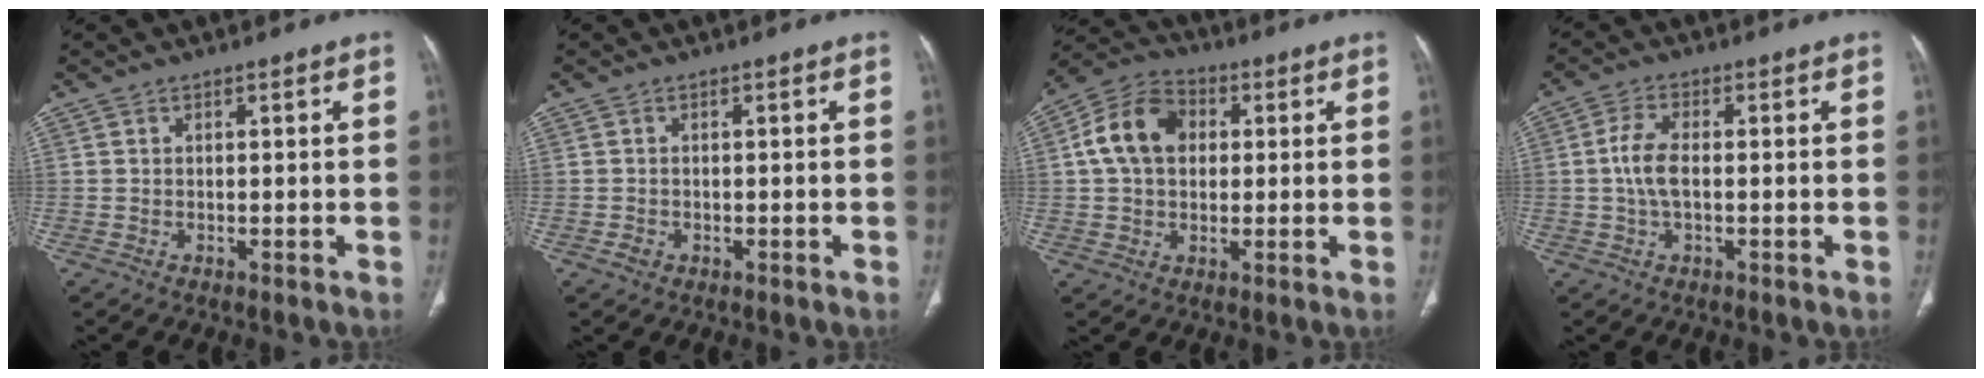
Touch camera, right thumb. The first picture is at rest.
{"total": 1.2, "force": [-0.4, 1.0, 0.5], "torque": [-0.010, 0.003, -0.006]}
{"total": 11.6, "force": [2.0, 8.5, 7.7], "torque": [-0.130, 0.022, 0.026]}
{"total": 5.1, "force": [-0.2, 2.4, 4.4], "torque": [-0.102, 0.009, -0.007]}